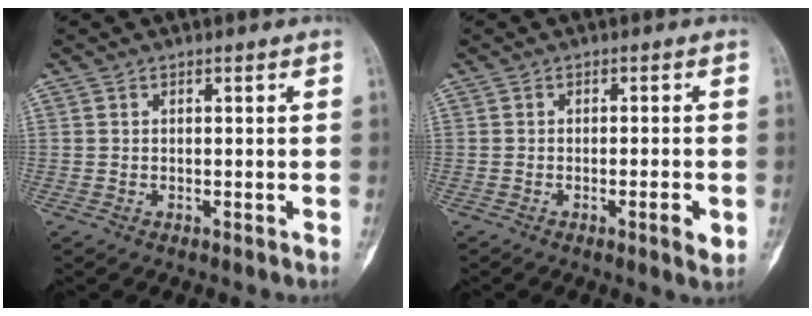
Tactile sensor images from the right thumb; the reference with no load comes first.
{"total": 3.3, "force": [-1.0, 0.7, 3.1], "torque": [-0.048, -0.003, -0.015]}